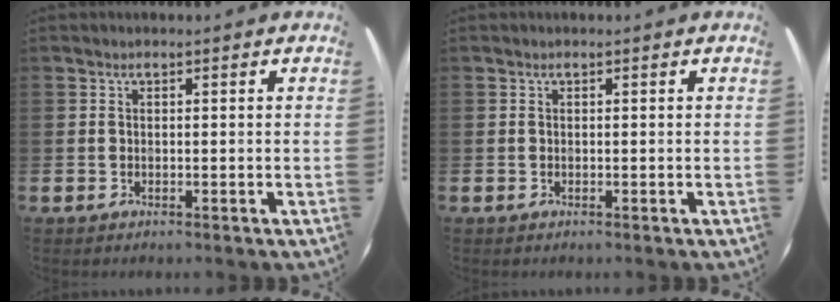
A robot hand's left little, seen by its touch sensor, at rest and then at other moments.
{"total": 0.0}